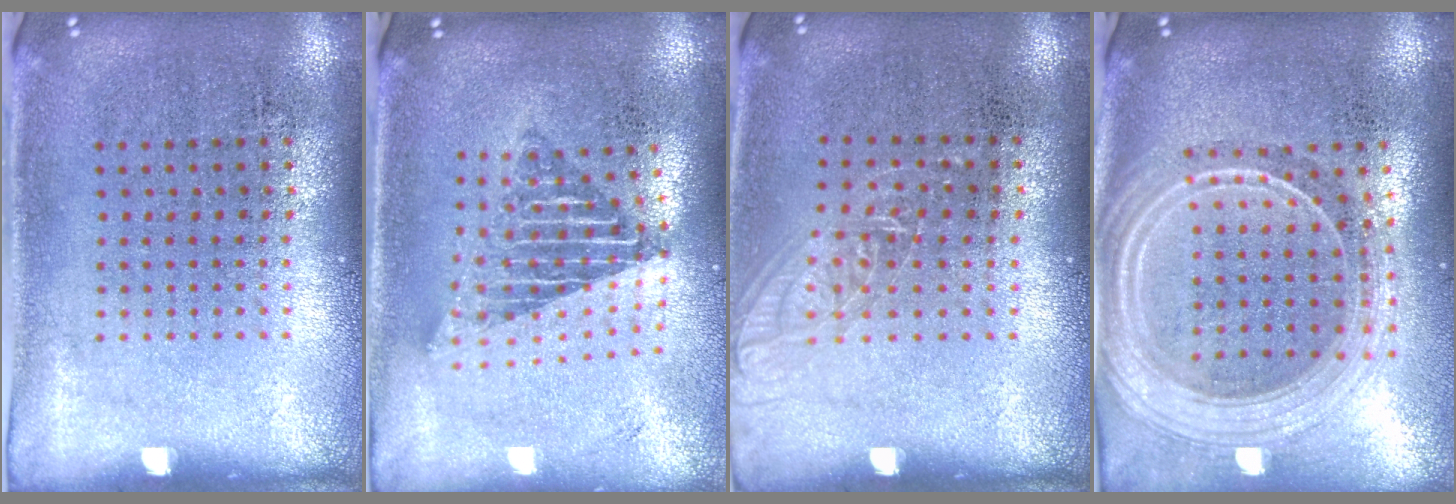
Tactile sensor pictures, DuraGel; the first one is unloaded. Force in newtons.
{"total": 1.9, "press": 1.5, "slide": 1.1}
{"total": 1.2, "press": 1.1, "slide": 0.4}
{"total": 2.5, "press": 2.2, "slide": 1.3}